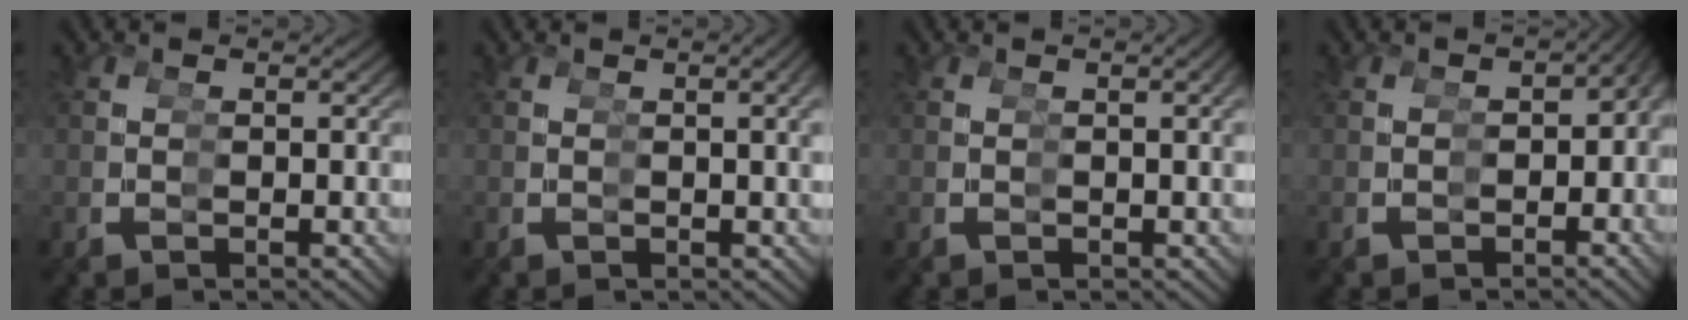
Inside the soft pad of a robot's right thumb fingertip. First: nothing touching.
{"total": 1.8, "force": [0.4, -0.3, 1.7], "torque": [-0.024, 0.010, 0.008]}
{"total": 1.2, "force": [0.2, -0.4, 1.1], "torque": [-0.016, 0.008, 0.005]}
{"total": 3.4, "force": [-1.0, 2.4, 2.3], "torque": [-0.018, -0.009, -0.010]}